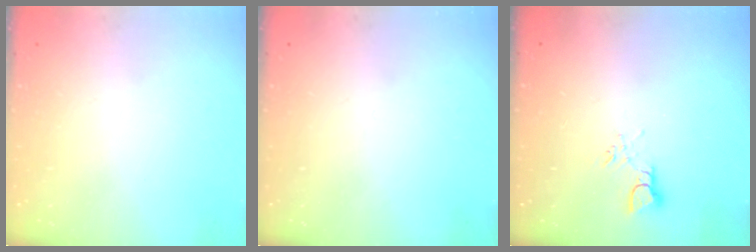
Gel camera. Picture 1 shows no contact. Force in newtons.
{"total": 0.0}
{"total": 2.8, "press": 2.8, "slide": 0.5}